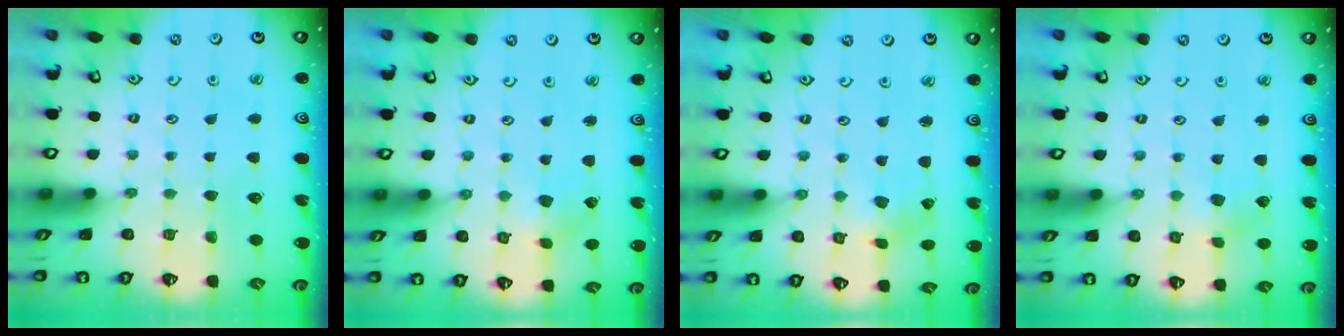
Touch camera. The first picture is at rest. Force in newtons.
{"total": 1.8, "press": 1.8, "slide": 0.2}
{"total": 1.1, "press": 1.1, "slide": 0.2}
{"total": 2.7, "press": 2.7, "slide": 0.7}